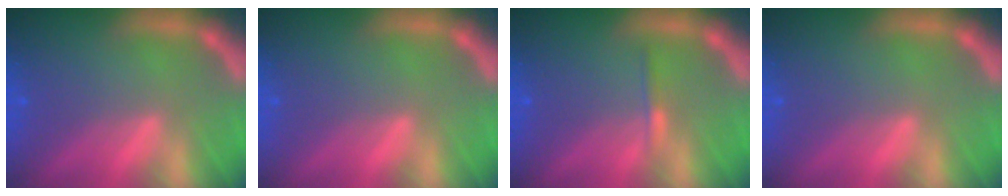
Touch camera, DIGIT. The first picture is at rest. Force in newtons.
{"total": 0.0}
{"total": 0.9}
{"total": 0.0}